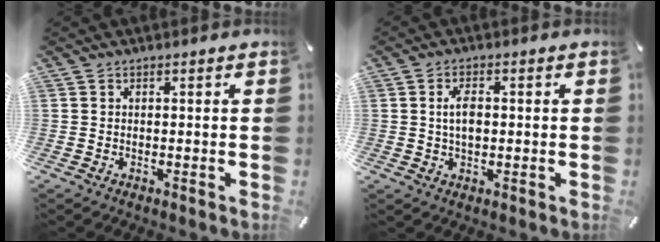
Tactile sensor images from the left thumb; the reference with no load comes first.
{"total": 4.1, "force": [0.3, 2.2, 3.5], "torque": [-0.078, 0.003, 0.000]}